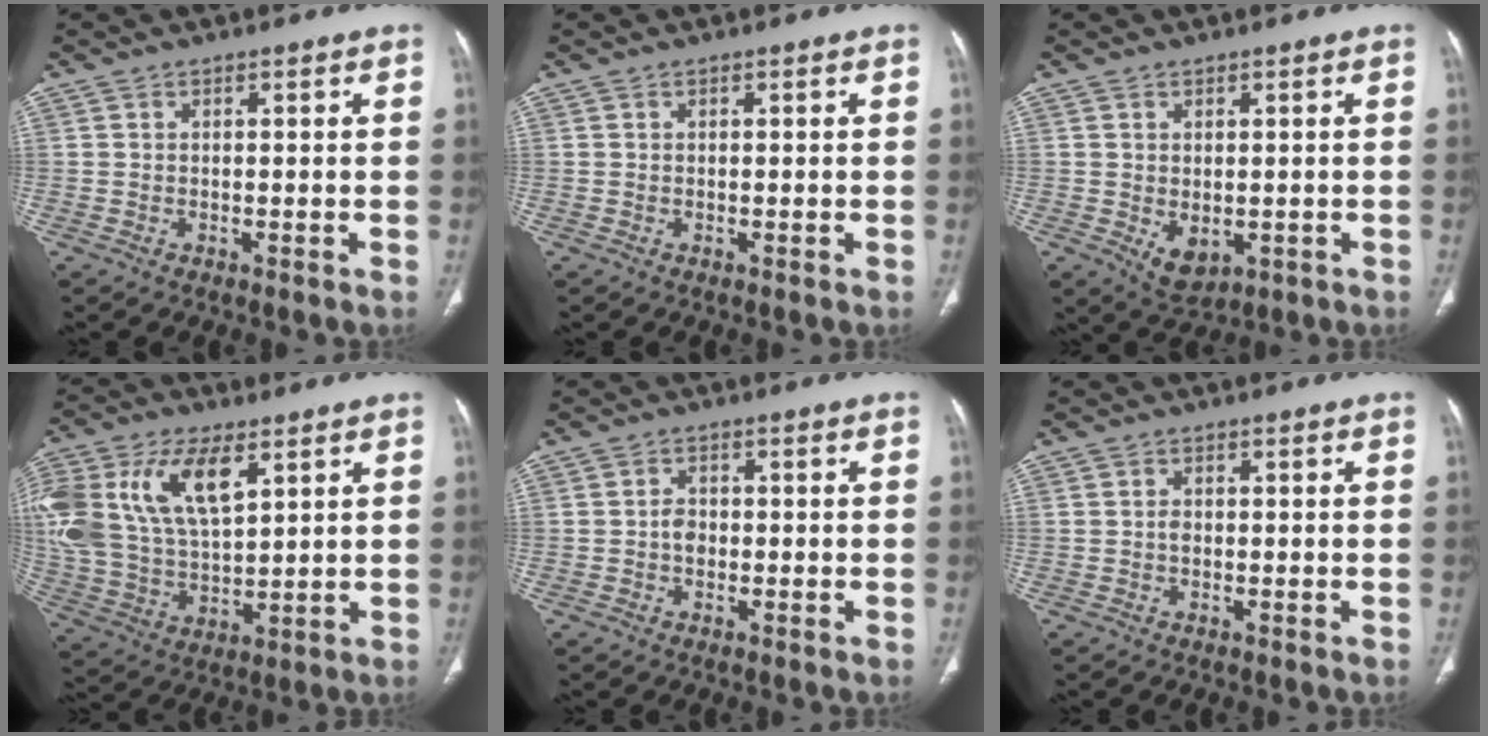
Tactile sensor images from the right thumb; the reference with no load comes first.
{"total": 0.0}
{"total": 4.7, "force": [-0.8, 3.1, 3.5], "torque": [-0.048, -0.008, 0.005]}
{"total": 23.6, "force": [9.1, 13.0, 17.5], "torque": [-0.391, 0.001, 0.174]}
{"total": 2.4, "force": [-0.3, 1.8, 1.5], "torque": [-0.020, 0.008, -0.009]}
{"total": 1.2, "force": [-0.1, 0.8, 0.8], "torque": [-0.014, 0.001, -0.002]}